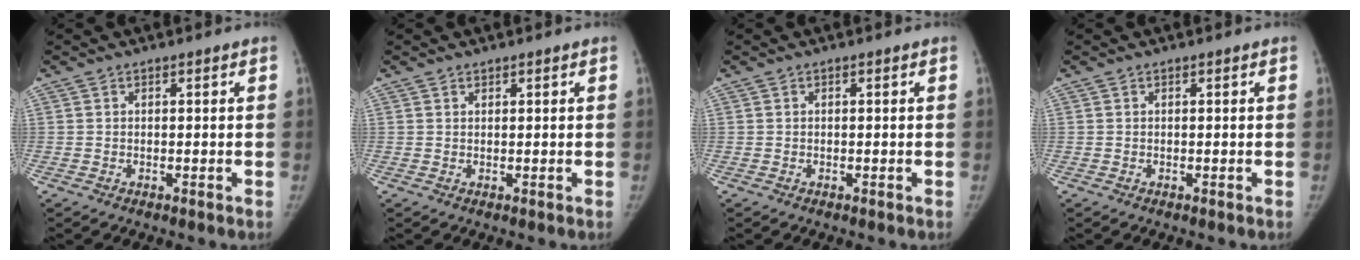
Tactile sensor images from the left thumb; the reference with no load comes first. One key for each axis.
{"total": 0.6, "fx": 0.5, "fy": 0.3, "fz": 0.0, "tx": 0.002, "ty": -0.004, "tz": 0.007}
{"total": 0.0}
{"total": 0.0}